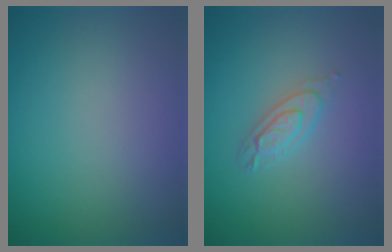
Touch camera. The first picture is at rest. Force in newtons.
{"total": 2.2, "press": 2.2, "slide": 0.3}